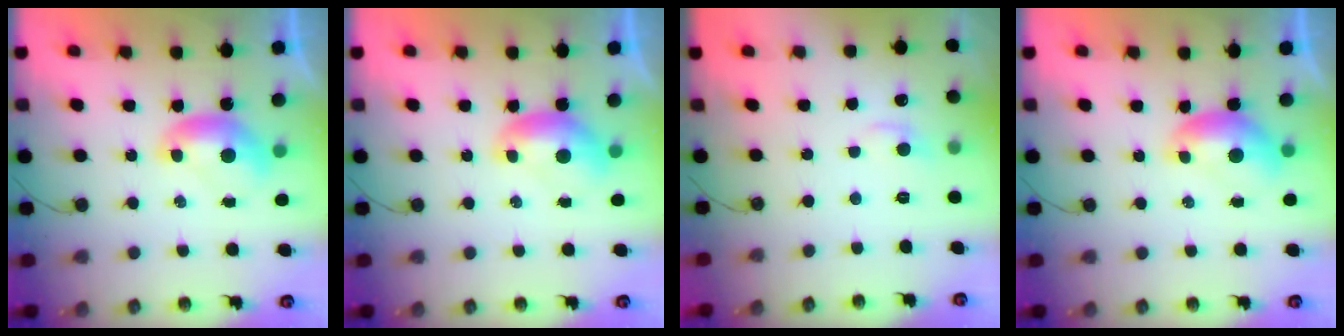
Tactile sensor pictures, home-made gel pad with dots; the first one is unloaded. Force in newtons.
{"total": 0.0}
{"total": 0.8, "press": 0.1, "slide": 0.8}
{"total": 0.0}